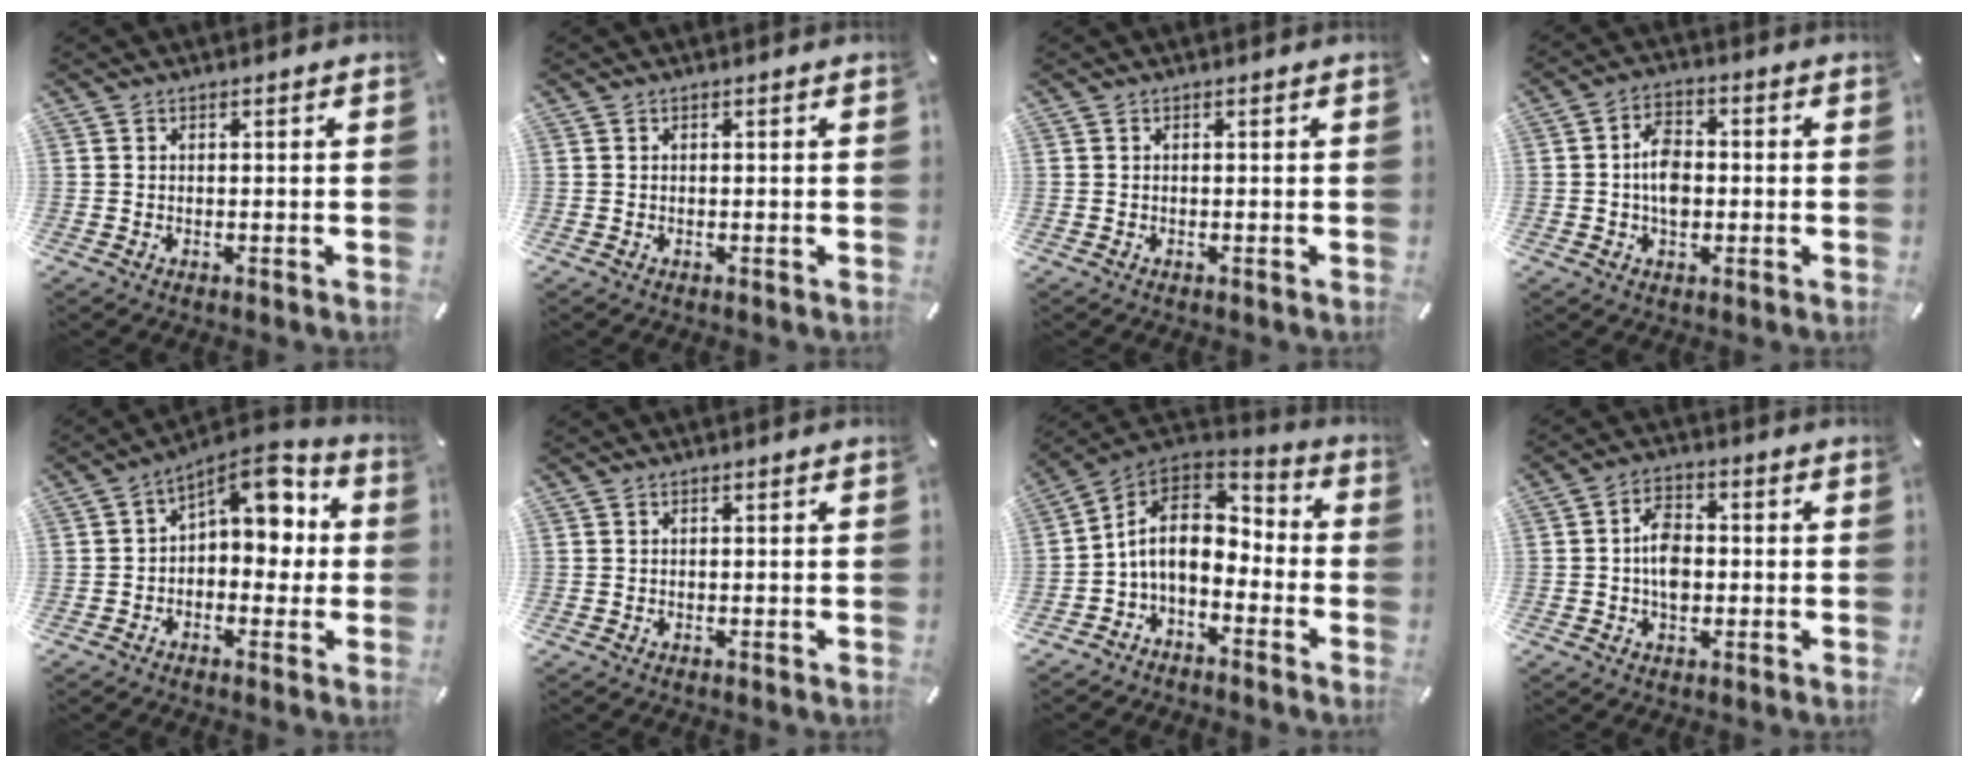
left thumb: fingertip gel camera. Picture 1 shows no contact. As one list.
[{"total": 0.0}, {"total": 0.0}, {"total": 6.9, "force": [-0.7, 4.6, 5.1], "torque": [-0.088, 0.005, -0.017]}, {"total": 8.9, "force": [4.4, 5.0, 5.9], "torque": [-0.077, -0.041, 0.071]}, {"total": 0.0}, {"total": 10.8, "force": [-1.7, 7.6, 7.5], "torque": [-0.156, 0.013, -0.029]}, {"total": 6.8, "force": [-0.7, 4.5, 5.1], "torque": [-0.081, 0.007, -0.015]}]